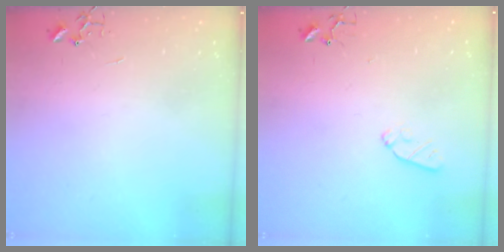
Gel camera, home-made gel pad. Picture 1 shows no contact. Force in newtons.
{"total": 5.9, "press": 5.8, "slide": 0.8}